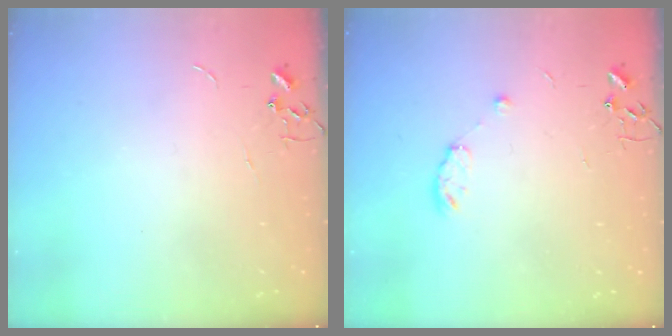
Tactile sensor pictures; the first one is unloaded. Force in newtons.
{"total": 6.3, "press": 6.3, "slide": 0.8}